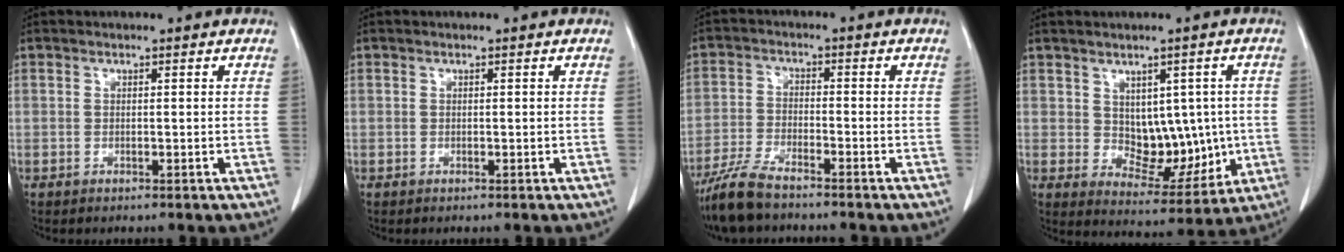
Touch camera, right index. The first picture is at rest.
{"total": 0.0}
{"total": 7.3, "force": [-6.1, 1.2, 3.7], "torque": [-0.080, -0.020, -0.120]}
{"total": 8.5, "force": [0.6, 5.5, 6.5], "torque": [-0.073, 0.008, 0.034]}